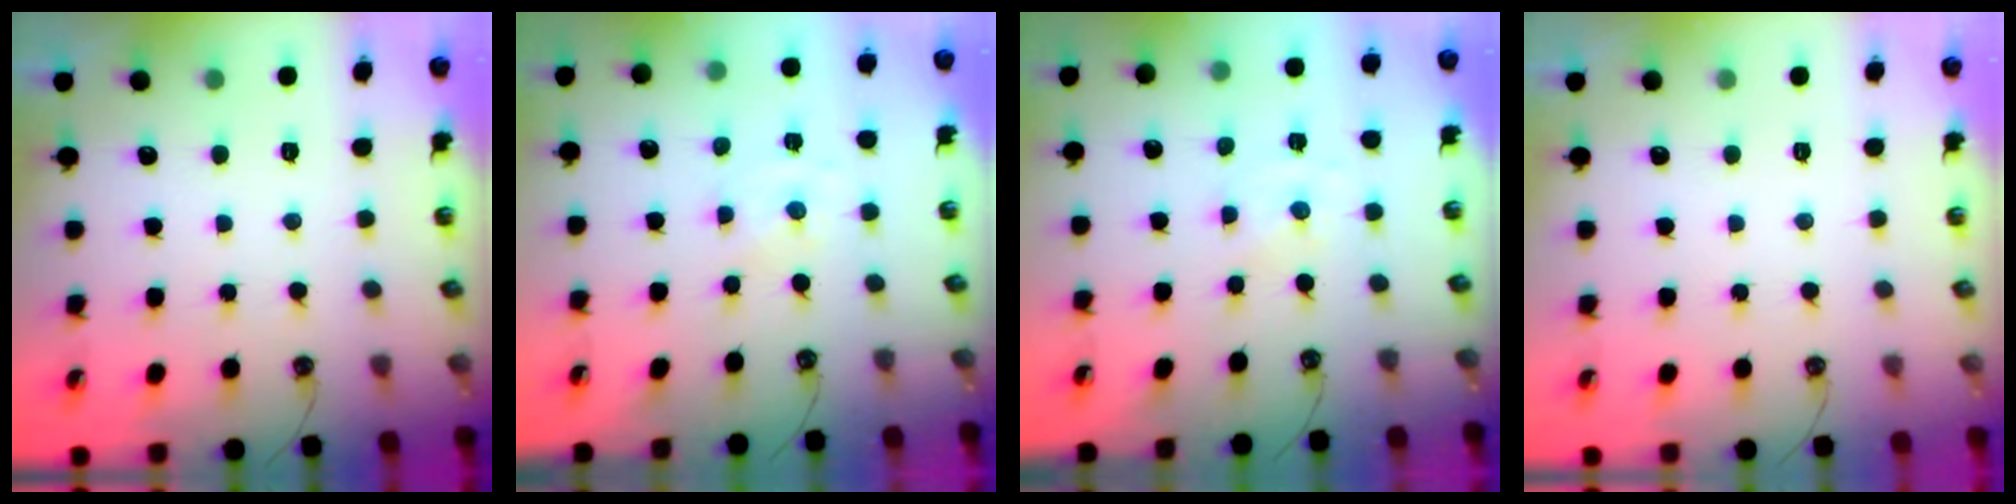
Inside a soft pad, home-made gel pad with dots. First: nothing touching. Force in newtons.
{"total": 0.0}
{"total": 0.0}
{"total": 0.0}